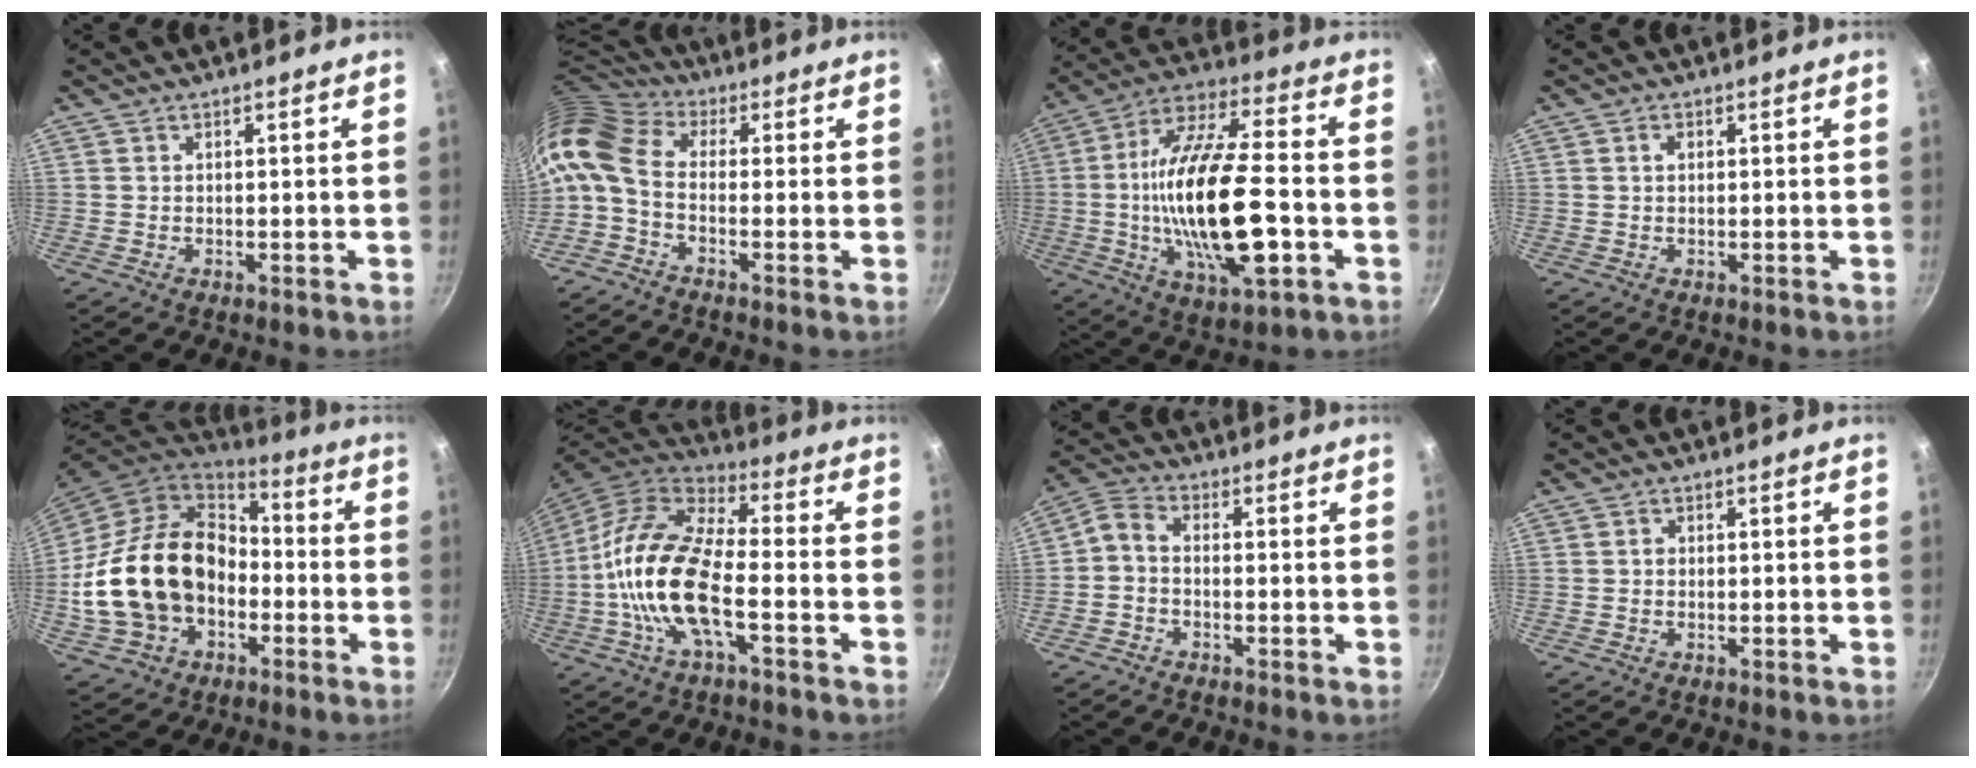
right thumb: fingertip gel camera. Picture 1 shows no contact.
{"total": 11.5, "force": [-1.1, 7.1, 9.0], "torque": [-0.192, 0.024, -0.043]}
{"total": 23.7, "force": [-3.6, 8.6, 21.8], "torque": [-0.400, 0.016, -0.069]}
{"total": 1.2, "force": [0.3, 0.8, 0.7], "torque": [-0.011, 0.004, 0.004]}
{"total": 23.2, "force": [-3.7, 17.1, 15.2], "torque": [-0.263, 0.053, -0.052]}
{"total": 17.3, "force": [-4.1, 7.1, 15.3], "torque": [-0.293, 0.033, -0.095]}
{"total": 4.1, "force": [-1.5, 2.4, 2.8], "torque": [-0.073, 0.030, -0.043]}
{"total": 0.7, "force": [0.0, 0.7, 0.2], "torque": [-0.001, 0.004, -0.001]}